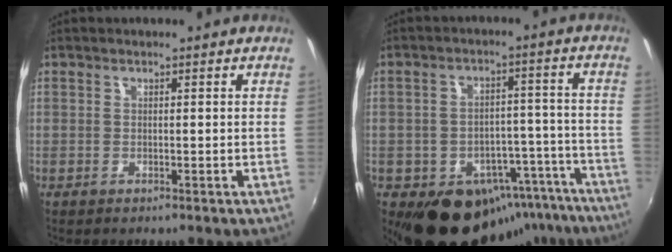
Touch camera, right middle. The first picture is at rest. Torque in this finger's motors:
{"motor_torque": [1.07, -1.07, 0.20, 0.08]}